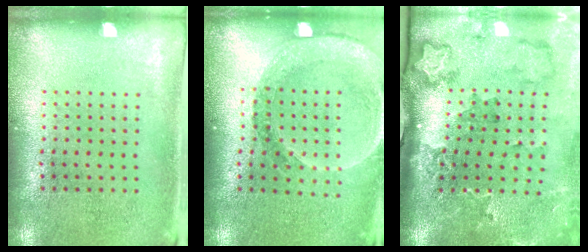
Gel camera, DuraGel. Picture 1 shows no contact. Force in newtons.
{"total": 1.4, "press": 1.4, "slide": 0.1}
{"total": 2.3, "press": 2.0, "slide": 1.2}